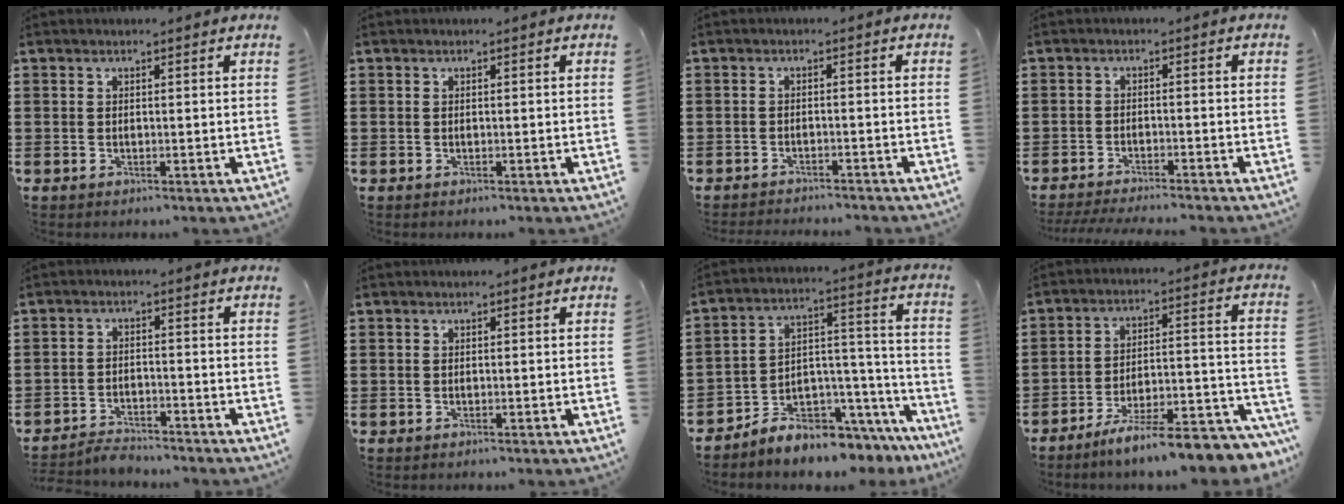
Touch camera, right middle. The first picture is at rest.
{"total": 0.0}
{"total": 1.5, "force": [-1.5, 0.0, 0.1], "torque": [-0.007, 0.000, -0.031]}
{"total": 2.6, "force": [-2.5, -0.2, 0.7], "torque": [-0.019, -0.005, -0.053]}
{"total": 3.0, "force": [-3.0, 0.4, 0.2], "torque": [-0.009, 0.003, -0.063]}
{"total": 0.0}
{"total": 6.7, "force": [-6.5, 1.7, 0.6], "torque": [-0.005, 0.010, -0.122]}
{"total": 10.6, "force": [-8.9, 0.5, 5.8], "torque": [-0.085, 0.015, -0.166]}